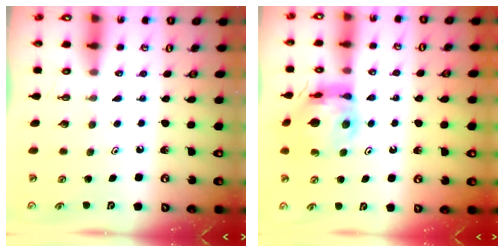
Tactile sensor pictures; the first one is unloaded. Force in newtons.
{"total": 11.5, "press": 11.4, "slide": 1.2}